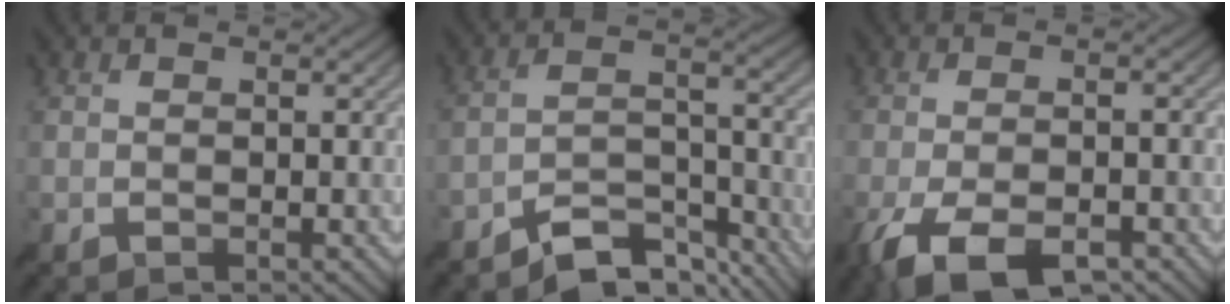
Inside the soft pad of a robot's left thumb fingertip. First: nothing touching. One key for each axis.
{"total": 8.0, "fx": -6.1, "fy": 2.8, "fz": 4.2, "tx": -0.068, "ty": 0.006, "tz": -0.118}
{"total": 9.5, "fx": -5.4, "fy": 3.4, "fz": 7.0, "tx": -0.143, "ty": -0.012, "tz": -0.095}